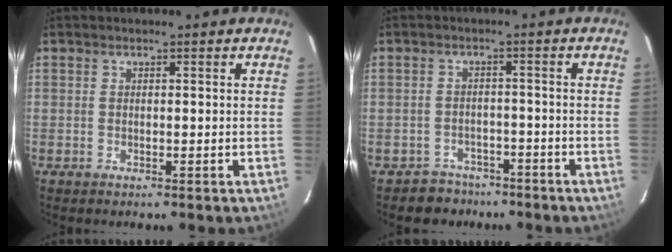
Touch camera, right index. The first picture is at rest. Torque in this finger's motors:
{"motor_torque": [-0.10, -0.10, -0.08, -0.06]}